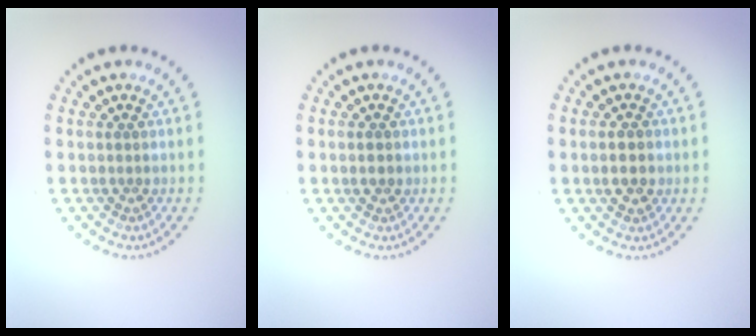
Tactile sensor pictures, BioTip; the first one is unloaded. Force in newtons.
{"total": 1.2, "press": 1.1, "slide": 0.1}
{"total": 2.6, "press": 2.6, "slide": 0.1}